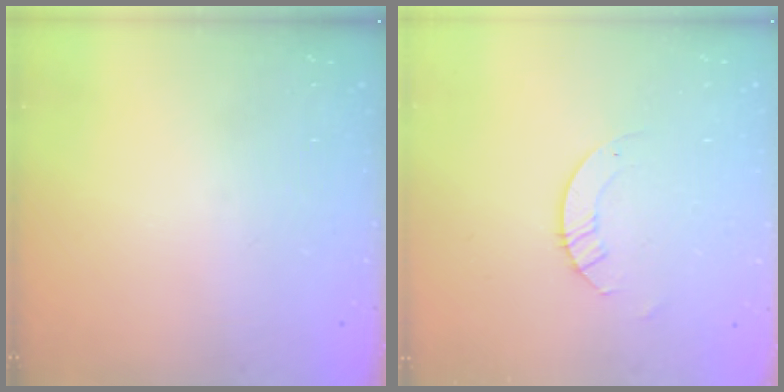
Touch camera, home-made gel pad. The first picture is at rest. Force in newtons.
{"total": 2.9, "press": 2.9, "slide": 0.3}